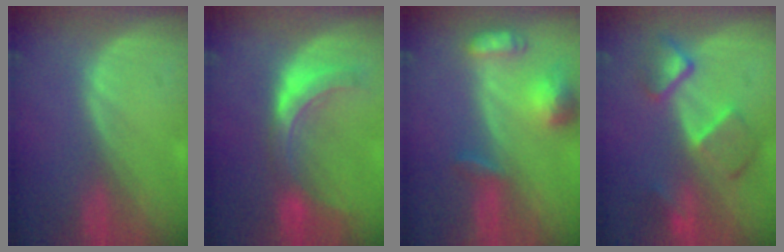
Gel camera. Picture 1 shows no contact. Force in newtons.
{"total": 7.4, "press": 6.8, "slide": 2.9}
{"total": 6.8, "press": 6.4, "slide": 2.4}
{"total": 7.2, "press": 6.8, "slide": 2.3}